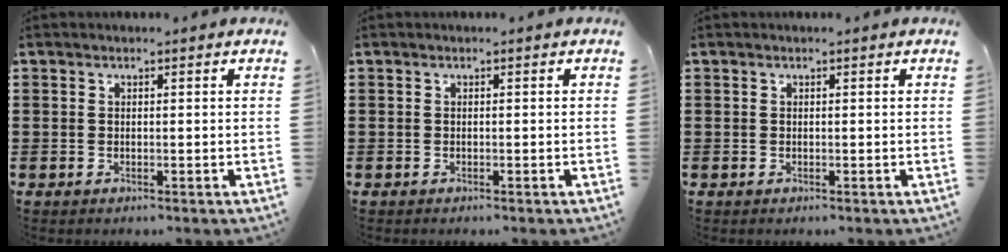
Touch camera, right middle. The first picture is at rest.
{"total": 0.0}
{"total": 0.0}